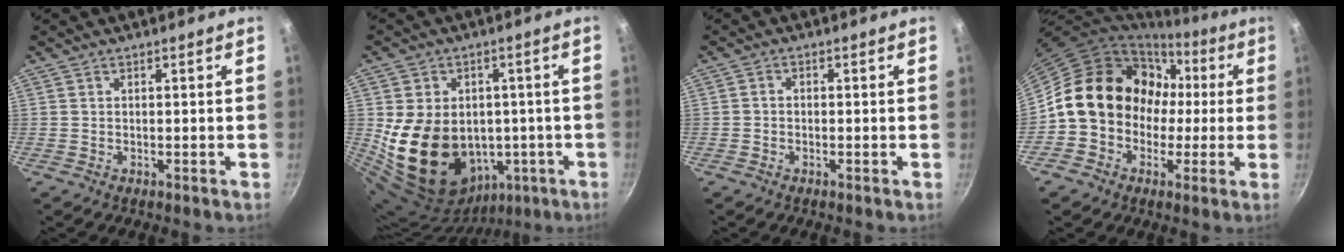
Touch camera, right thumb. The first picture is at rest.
{"total": 17.9, "force": [-1.8, 14.2, 10.8], "torque": [-0.166, 0.017, -0.004]}
{"total": 1.2, "force": [-0.6, 0.8, 0.6], "torque": [-0.012, 0.006, -0.013]}
{"total": 15.3, "force": [-0.1, 13.3, 7.5], "torque": [-0.062, 0.047, -0.008]}